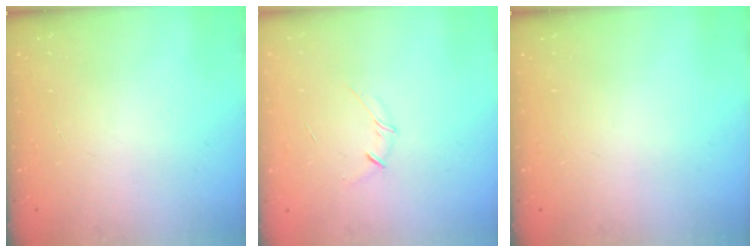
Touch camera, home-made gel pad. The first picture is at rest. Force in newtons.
{"total": 4.1, "press": 4.0, "slide": 0.9}
{"total": 0.0}